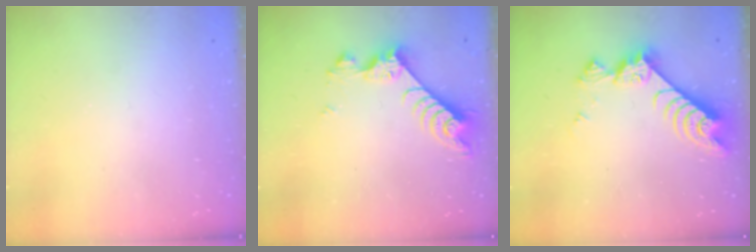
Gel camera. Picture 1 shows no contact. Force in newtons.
{"total": 7.5, "press": 7.5, "slide": 0.5}
{"total": 9.1, "press": 9.0, "slide": 1.3}